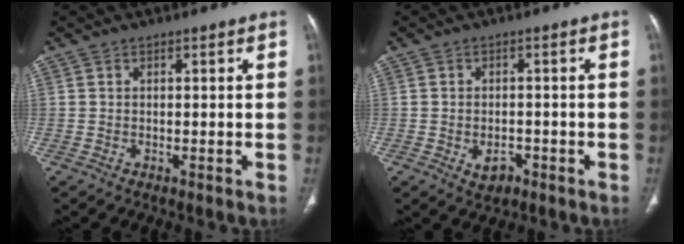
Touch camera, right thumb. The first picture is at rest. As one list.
[{"total": 3.4, "force": [-1.5, 2.3, 2.1], "torque": [-0.025, 0.007, -0.018]}]